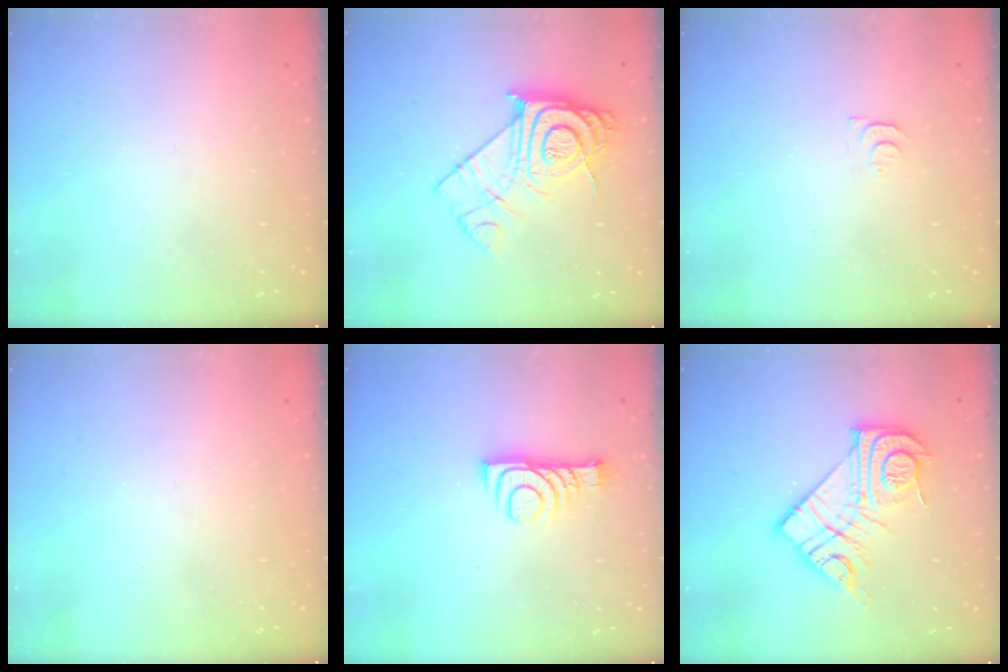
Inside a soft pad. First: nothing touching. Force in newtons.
{"total": 14.6, "press": 14.5, "slide": 0.9}
{"total": 3.7, "press": 3.6, "slide": 0.4}
{"total": 0.0}
{"total": 9.4, "press": 9.4, "slide": 0.9}
{"total": 16.9, "press": 16.9, "slide": 1.5}